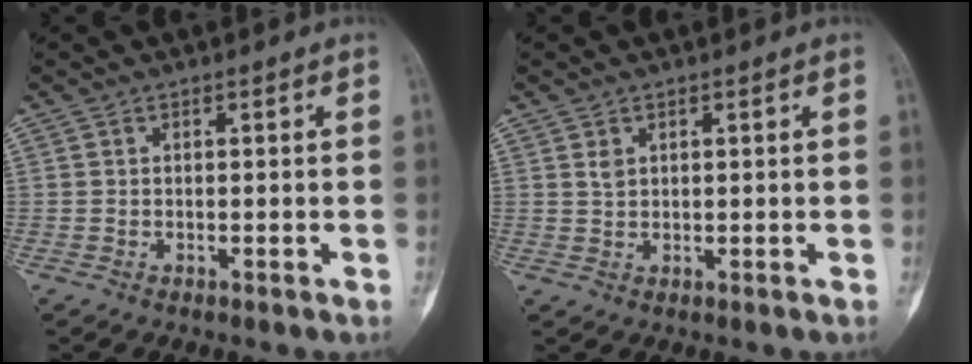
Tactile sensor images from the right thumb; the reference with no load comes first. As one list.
[{"total": 1.5, "force": [0.6, 1.1, 0.8], "torque": [-0.007, -0.003, 0.013]}]